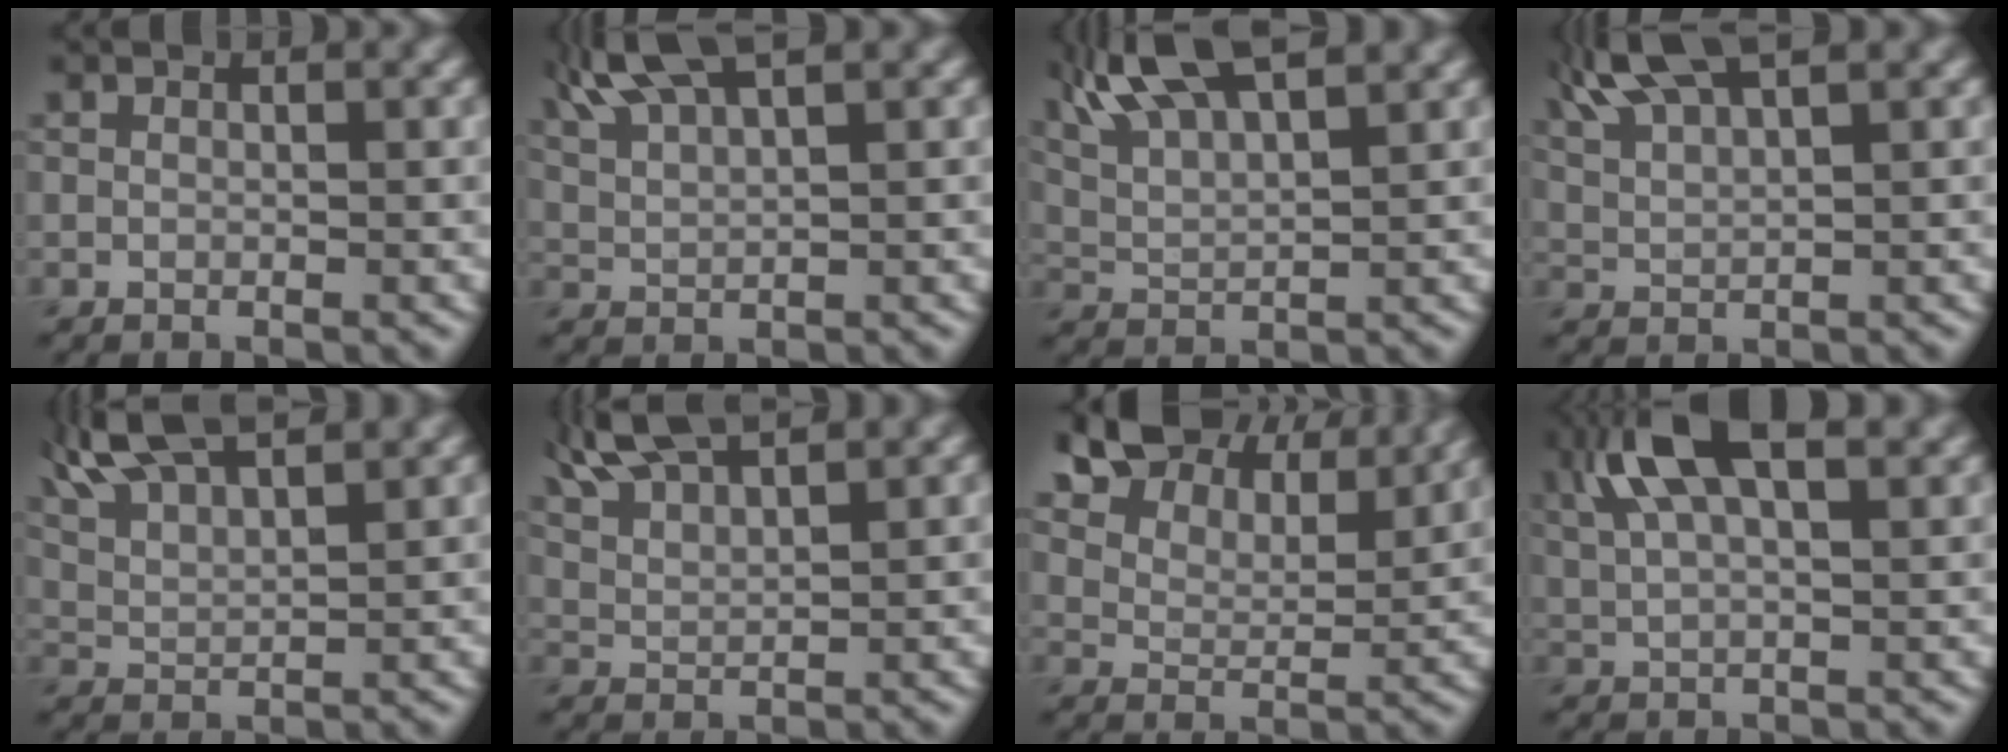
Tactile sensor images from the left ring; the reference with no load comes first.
{"total": 5.7, "force": [4.1, 1.4, 3.8], "torque": [-0.075, 0.022, 0.070]}
{"total": 9.3, "force": [6.3, 2.9, 6.2], "torque": [-0.124, 0.039, 0.087]}
{"total": 6.3, "force": [4.5, 1.6, 4.2], "torque": [-0.083, 0.024, 0.072]}
{"total": 9.5, "force": [6.8, 3.2, 5.7], "torque": [-0.123, 0.039, 0.090]}
{"total": 7.1, "force": [5.6, 2.0, 3.9], "torque": [-0.075, 0.029, 0.077]}
{"total": 10.0, "force": [8.3, 4.0, 3.9], "torque": [-0.083, -0.002, 0.136]}
{"total": 8.1, "force": [4.4, 2.9, 6.2], "torque": [-0.136, 0.027, 0.074]}